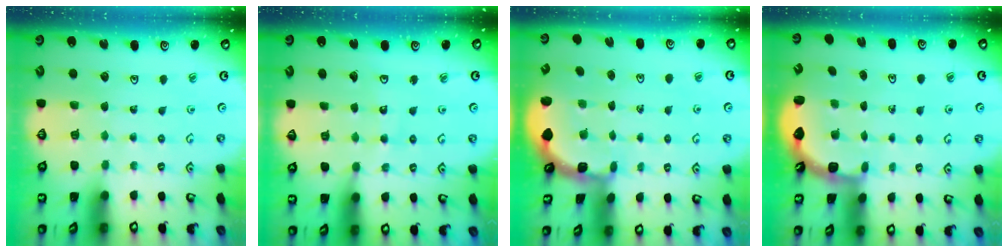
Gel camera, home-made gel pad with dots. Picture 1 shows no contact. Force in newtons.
{"total": 7.6, "press": 7.6, "slide": 0.9}
{"total": 2.0, "press": 2.0, "slide": 0.3}
{"total": 2.5, "press": 2.1, "slide": 1.3}